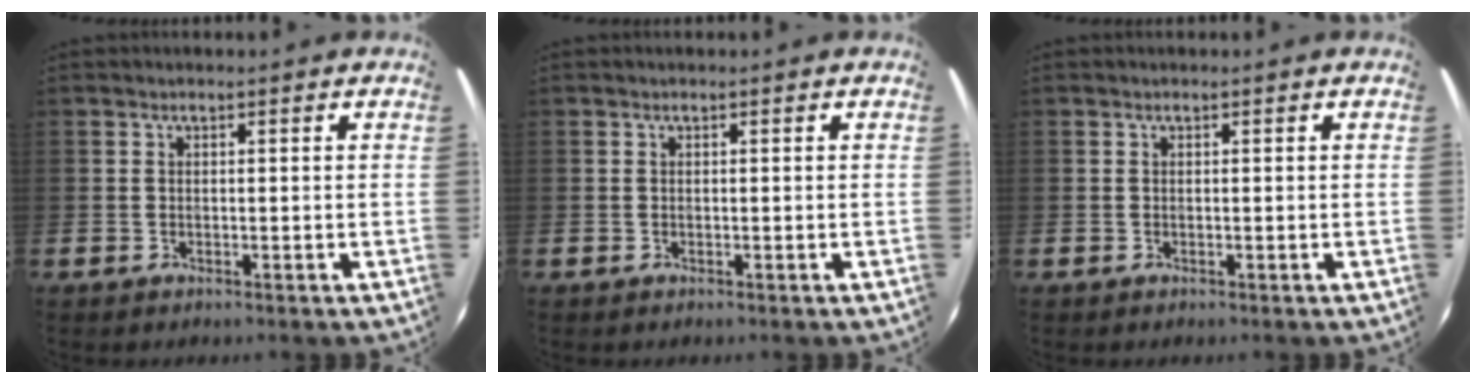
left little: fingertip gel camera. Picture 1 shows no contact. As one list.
[{"total": 0.0}, {"total": 0.0}]